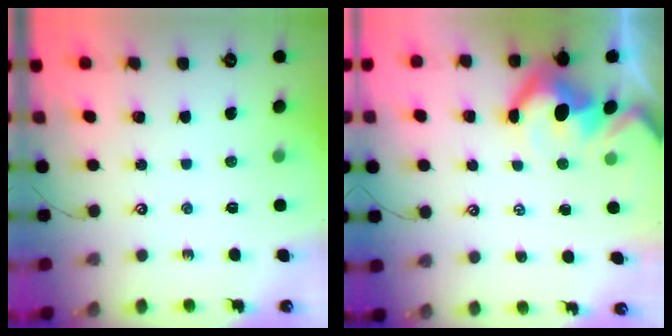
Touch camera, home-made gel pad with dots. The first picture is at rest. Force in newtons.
{"total": 6.4, "press": 6.3, "slide": 1.1}